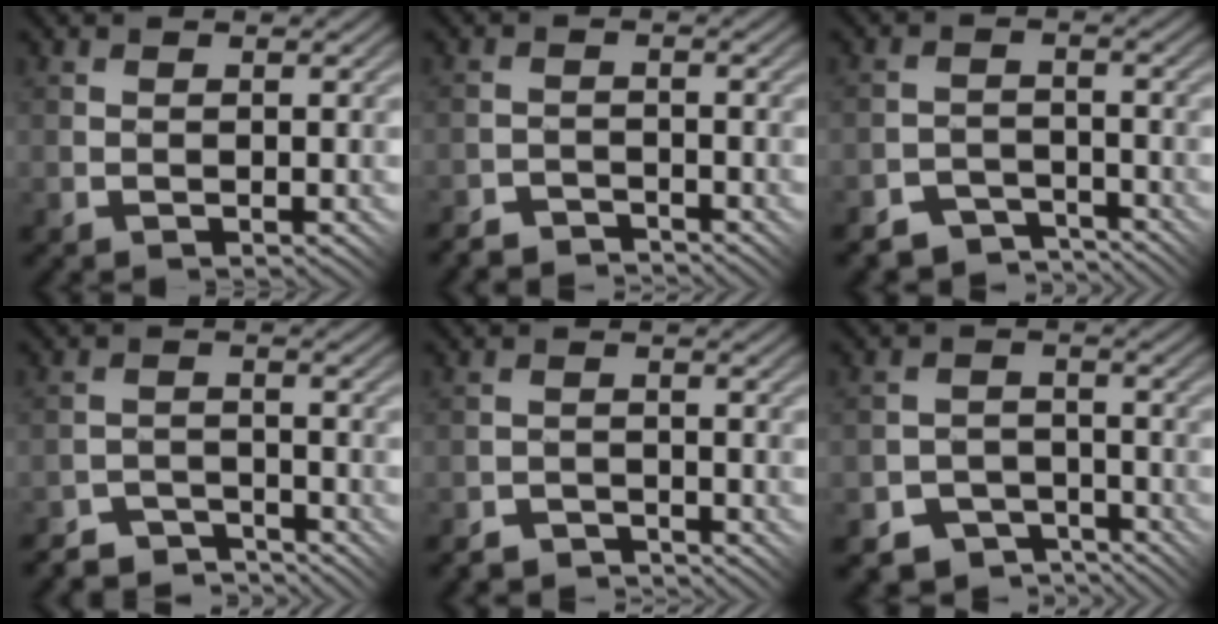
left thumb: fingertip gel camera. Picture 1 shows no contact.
{"total": 3.1, "force": [-3.1, 0.4, 0.0], "torque": [0.005, 0.009, -0.060]}
{"total": 4.2, "force": [-4.0, 1.3, 0.6], "torque": [-0.005, -0.001, -0.072]}
{"total": 4.6, "force": [-4.5, 0.7, 0.4], "torque": [0.000, 0.002, -0.083]}
{"total": 2.8, "force": [-2.8, 0.4, 0.0], "torque": [0.008, 0.007, -0.054]}
{"total": 5.0, "force": [-4.0, 2.7, 1.2], "torque": [-0.014, -0.006, -0.068]}